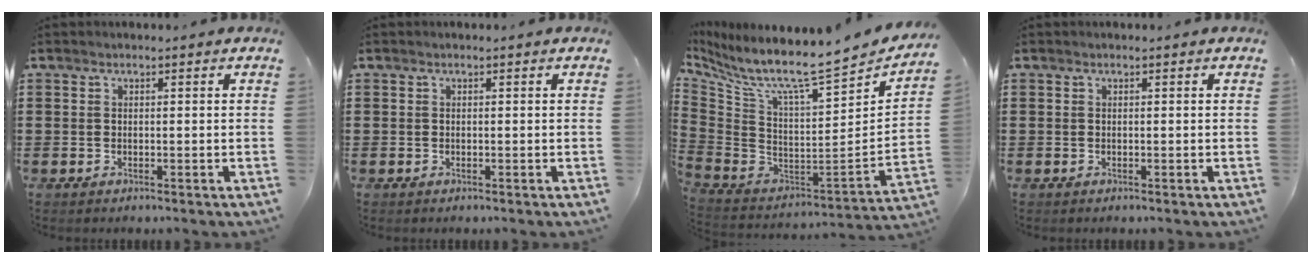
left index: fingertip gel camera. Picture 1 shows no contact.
{"total": 0.0}
{"total": 8.5, "force": [6.5, 0.7, 5.4], "torque": [-0.121, -0.071, 0.102]}
{"total": 0.0}